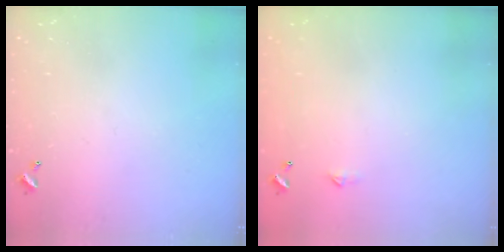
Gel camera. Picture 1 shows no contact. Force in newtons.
{"total": 2.3, "press": 2.3, "slide": 0.4}